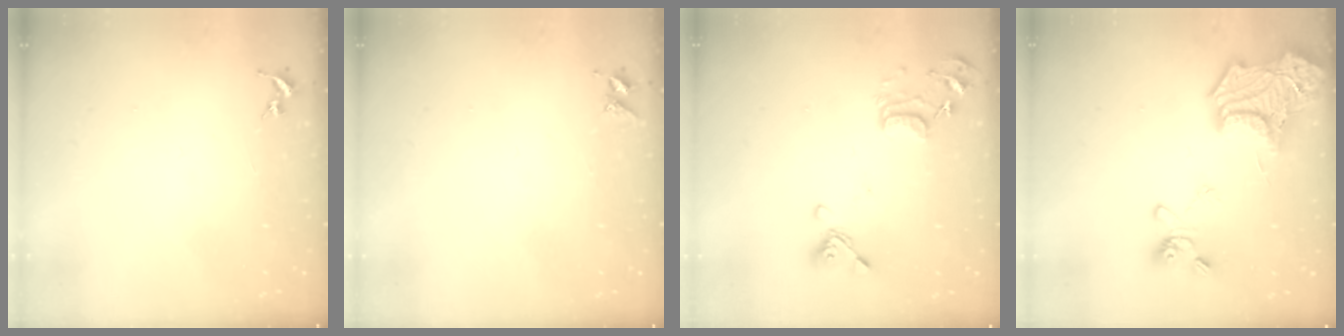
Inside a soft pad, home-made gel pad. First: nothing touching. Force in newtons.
{"total": 3.8, "press": 3.8, "slide": 0.4}
{"total": 14.0, "press": 13.9, "slide": 1.5}
{"total": 24.1, "press": 24.0, "slide": 2.2}